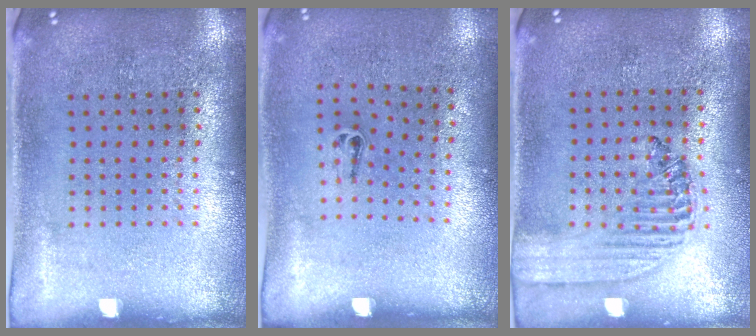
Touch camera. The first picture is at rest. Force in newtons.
{"total": 0.5, "press": 0.2, "slide": 0.5}
{"total": 1.5, "press": 1.3, "slide": 0.7}